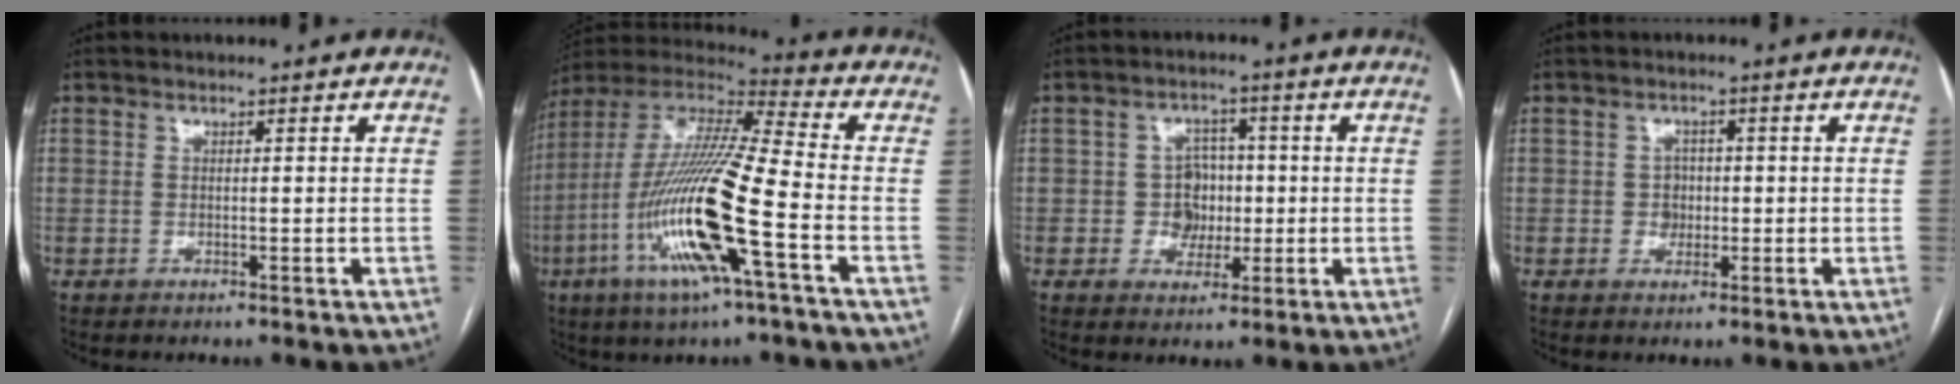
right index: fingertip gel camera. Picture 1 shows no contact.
{"total": 20.3, "force": [-6.5, 1.3, 19.2], "torque": [-0.411, -0.021, -0.128]}
{"total": 4.8, "force": [-0.3, 4.5, 1.7], "torque": [-0.022, 0.017, 0.002]}
{"total": 2.5, "force": [-0.2, 2.3, 0.9], "torque": [-0.009, 0.007, 0.001]}